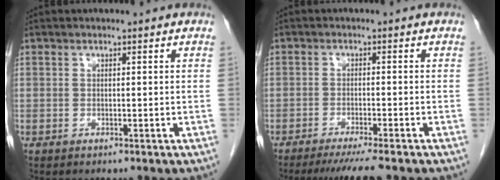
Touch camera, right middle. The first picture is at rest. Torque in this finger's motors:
{"motor_torque": [0.14, -0.10, 0.04, 0.03]}